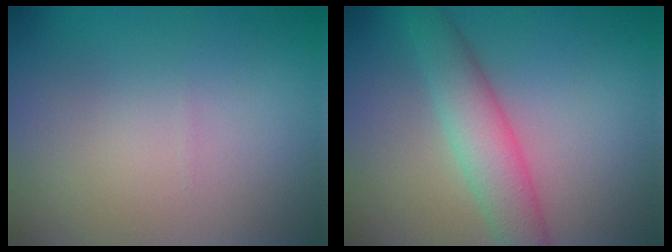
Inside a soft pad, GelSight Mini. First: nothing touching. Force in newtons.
{"total": 4.4, "press": 4.4, "slide": 0.1}